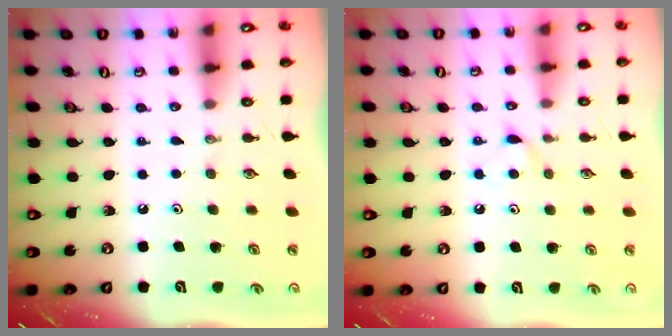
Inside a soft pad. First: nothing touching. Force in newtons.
{"total": 5.3, "press": 5.2, "slide": 0.7}